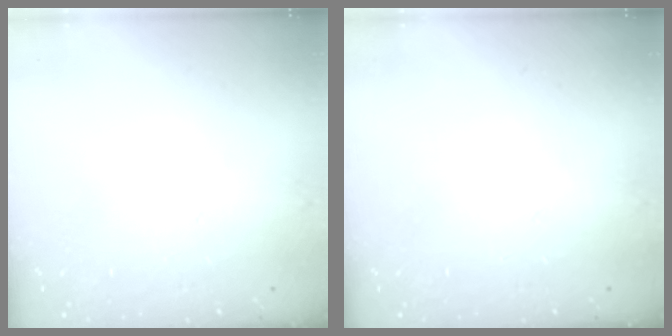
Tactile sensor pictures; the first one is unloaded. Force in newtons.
{"total": 0.0}